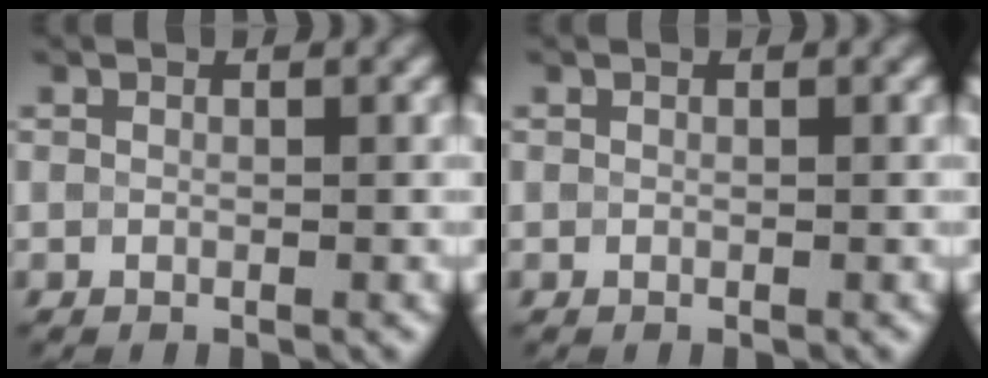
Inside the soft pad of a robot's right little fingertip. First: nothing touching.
{"total": 0.0}